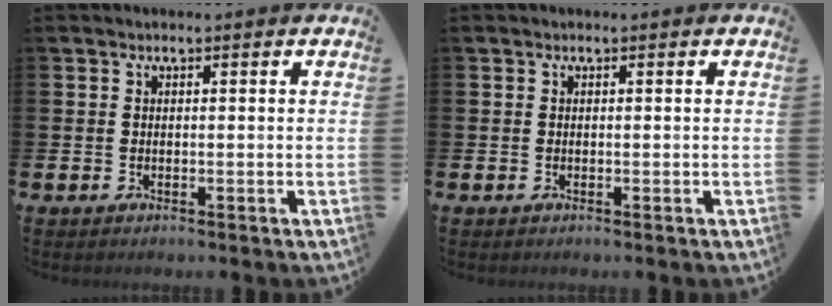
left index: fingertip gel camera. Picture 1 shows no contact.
{"total": 0.0}